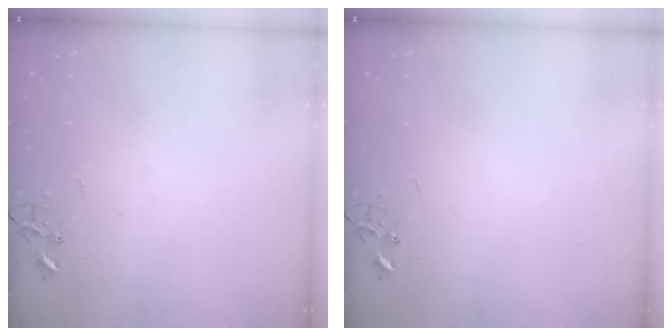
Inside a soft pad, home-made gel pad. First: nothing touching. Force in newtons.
{"total": 0.0}